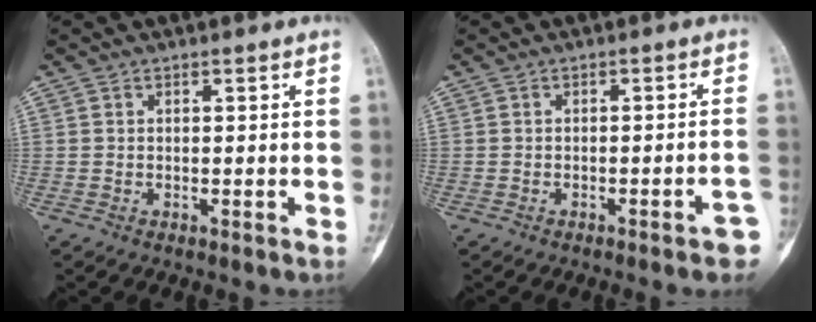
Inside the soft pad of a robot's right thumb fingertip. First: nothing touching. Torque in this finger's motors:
{"motor_torque": [-0.14, -0.04, 0.12, 0.16, 0.07]}